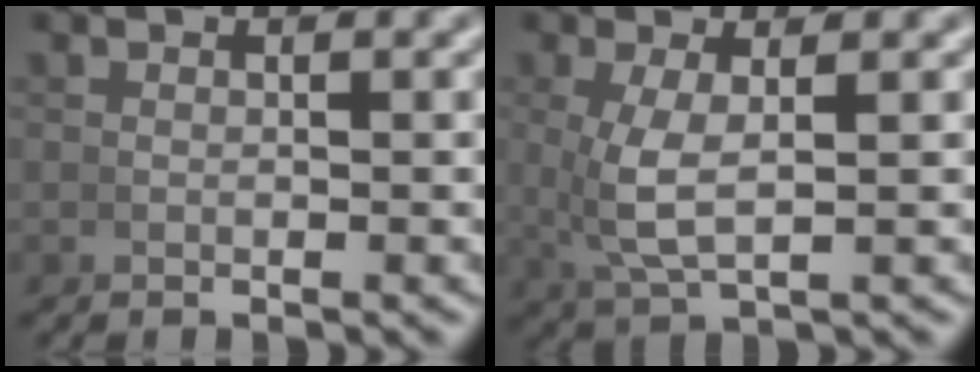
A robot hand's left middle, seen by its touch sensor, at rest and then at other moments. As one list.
[{"total": 4.1, "force": [0.4, 1.5, 3.8], "torque": [-0.092, -0.007, 0.022]}]